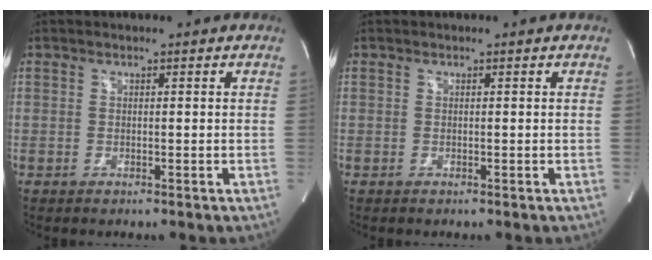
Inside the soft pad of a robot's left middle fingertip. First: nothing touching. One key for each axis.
{"total": 0.0}